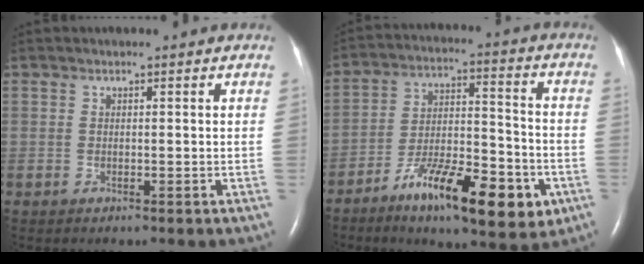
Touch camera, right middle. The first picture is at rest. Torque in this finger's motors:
{"motor_torque": [1.30, -0.84, 0.80, 0.17]}